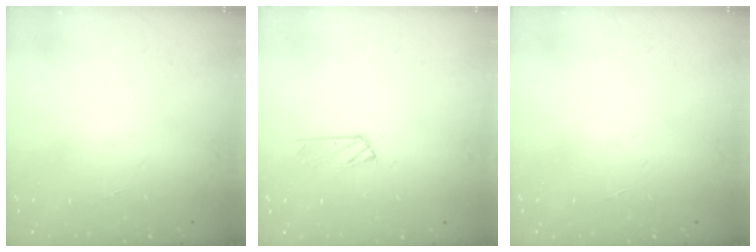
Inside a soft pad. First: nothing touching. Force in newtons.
{"total": 2.9, "press": 2.9, "slide": 0.3}
{"total": 0.0}